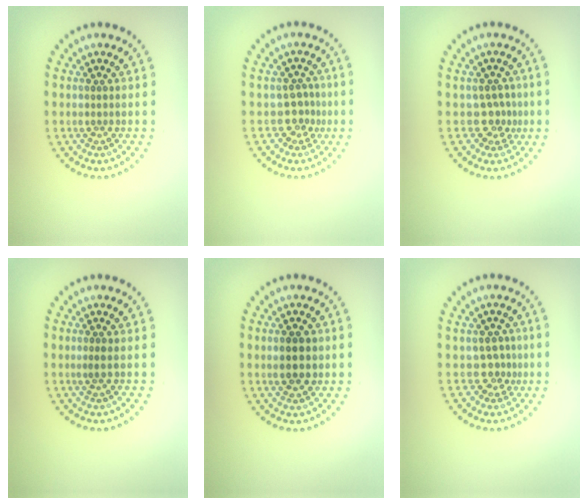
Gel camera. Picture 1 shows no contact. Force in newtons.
{"total": 1.8, "press": 1.4, "slide": 1.1}
{"total": 2.2, "press": 1.4, "slide": 1.7}
{"total": 0.6, "press": 0.3, "slide": 0.5}
{"total": 2.6, "press": 2.6, "slide": 0.1}
{"total": 2.1, "press": 1.4, "slide": 1.6}